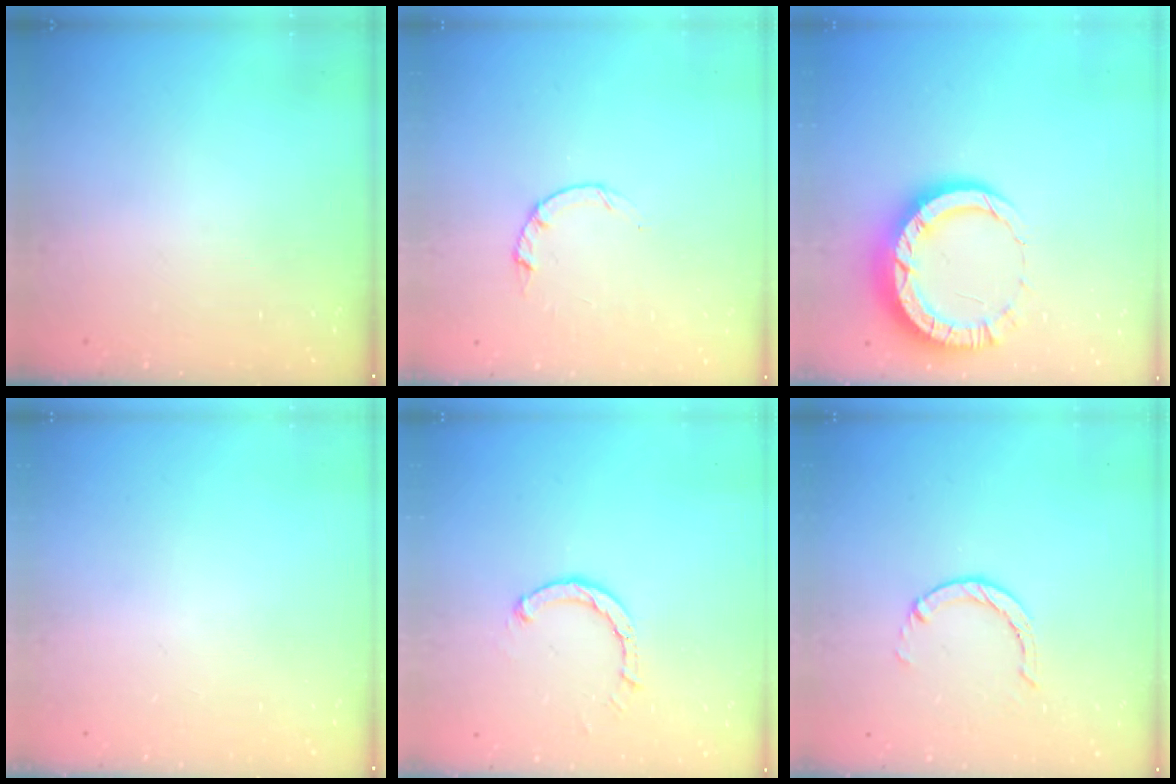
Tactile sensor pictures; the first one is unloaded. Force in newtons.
{"total": 2.2, "press": 2.1, "slide": 0.4}
{"total": 10.4, "press": 10.4, "slide": 1.0}
{"total": 0.0}
{"total": 2.6, "press": 2.6, "slide": 0.3}
{"total": 1.2, "press": 1.2, "slide": 0.2}